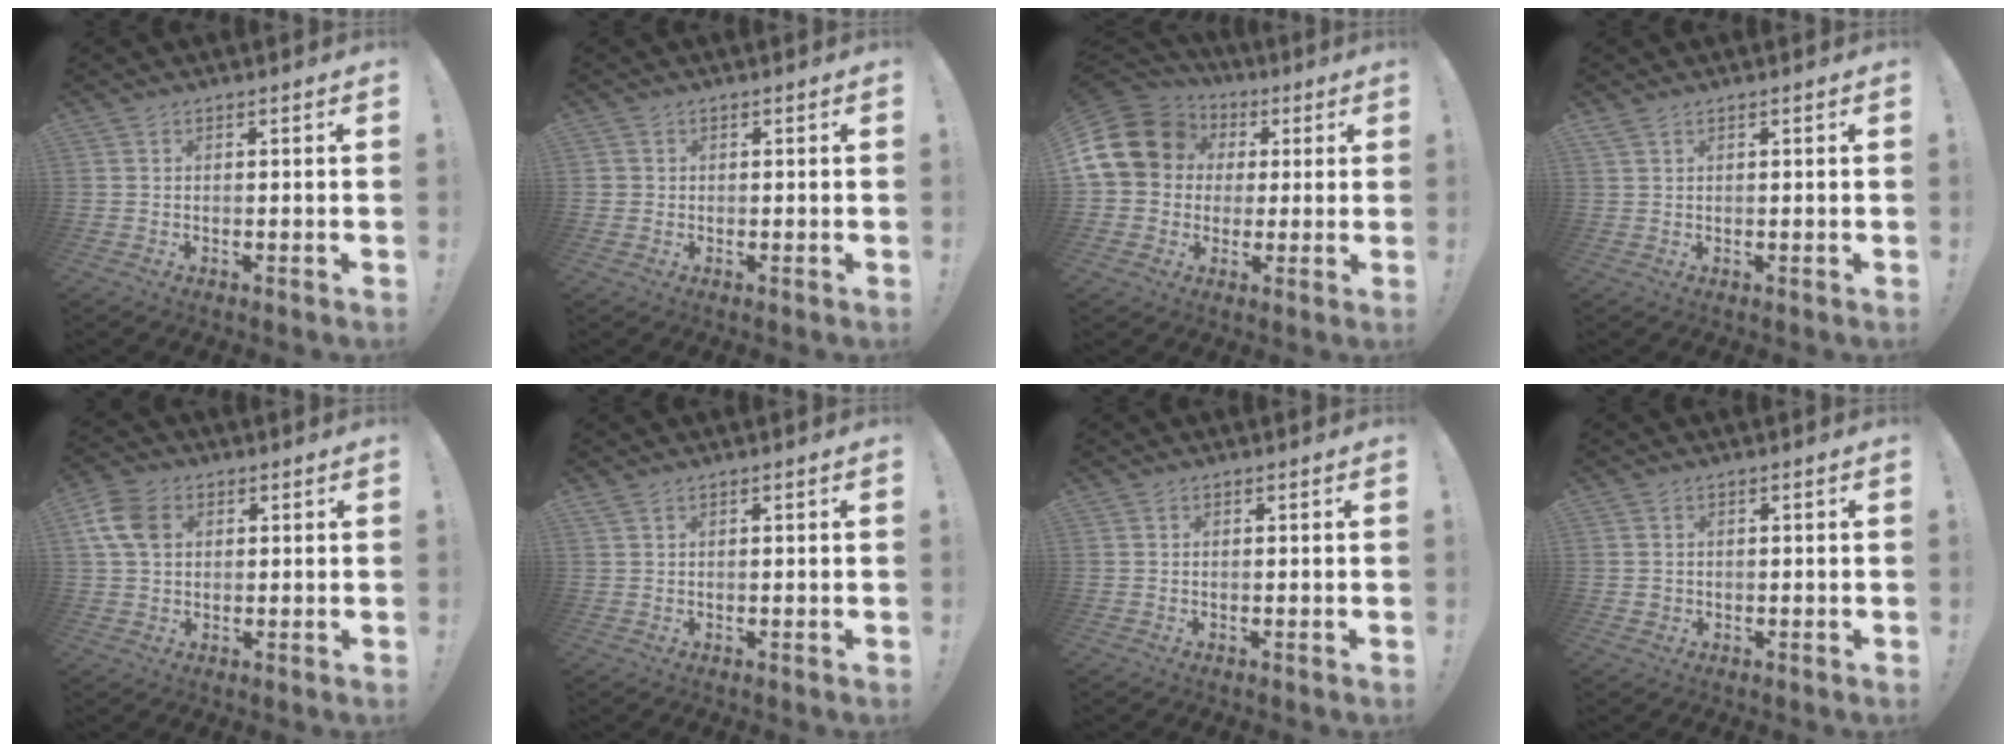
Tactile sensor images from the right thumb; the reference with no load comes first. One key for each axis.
{"total": 1.1, "fx": 0.2, "fy": 1.0, "fz": 0.2, "tx": -0.006, "ty": 0.003, "tz": 0.004}
{"total": 17.4, "fx": 4.0, "fy": 14.6, "fz": 8.5, "tx": -0.160, "ty": -0.005, "tz": 0.088}
{"total": 1.7, "fx": 1.2, "fy": 0.3, "fz": 1.1, "tx": -0.026, "ty": 0.002, "tz": 0.024}
{"total": 10.1, "fx": 2.6, "fy": 7.7, "fz": 6.0, "tx": -0.122, "ty": 0.012, "tz": 0.057}
{"total": 1.3, "fx": 0.9, "fy": 0.2, "fz": 0.9, "tx": -0.023, "ty": 0.001, "tz": 0.019}
{"total": 0.0}
{"total": 1.6, "fx": 0.4, "fy": 1.5, "fz": 0.3, "tx": -0.001, "ty": -0.002, "tz": 0.007}